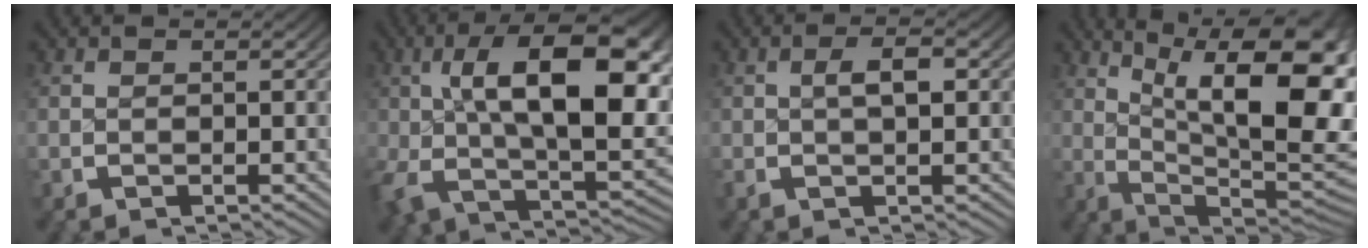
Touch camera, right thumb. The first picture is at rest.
{"total": 15.8, "force": [0.7, 7.9, 13.6], "torque": [-0.230, -0.024, 0.021]}
{"total": 2.2, "force": [-0.2, 1.0, 2.0], "torque": [-0.036, 0.004, -0.007]}
{"total": 17.9, "force": [1.7, 10.4, 14.4], "torque": [-0.219, -0.053, 0.043]}